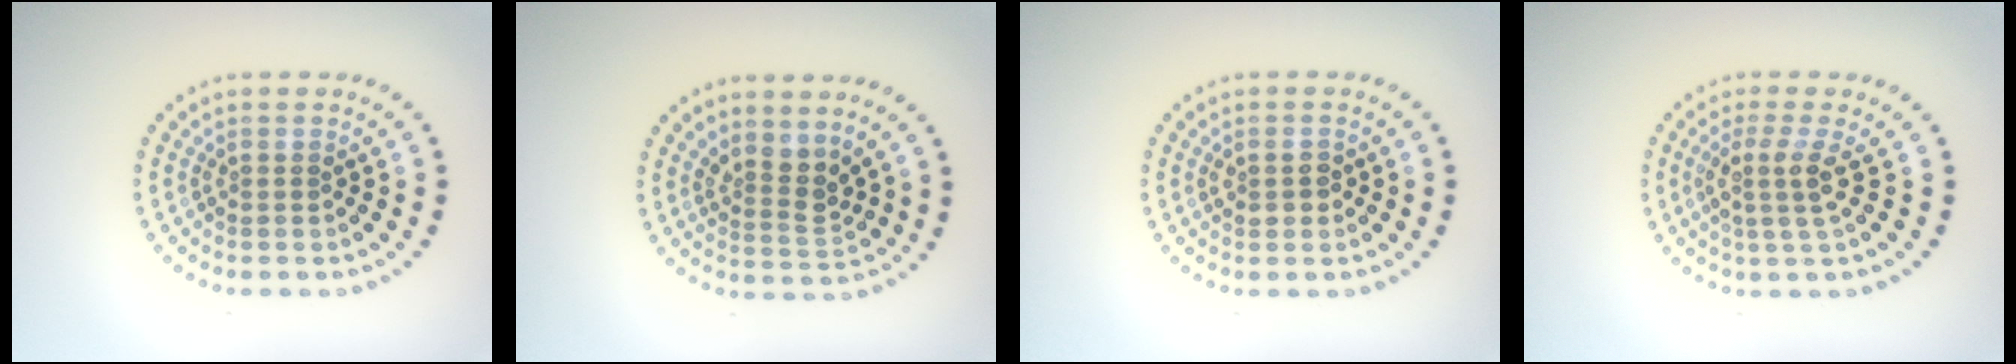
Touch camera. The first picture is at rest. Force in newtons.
{"total": 2.5, "press": 1.8, "slide": 1.7}
{"total": 1.4, "press": 1.4, "slide": 0.1}
{"total": 2.7, "press": 2.0, "slide": 1.8}